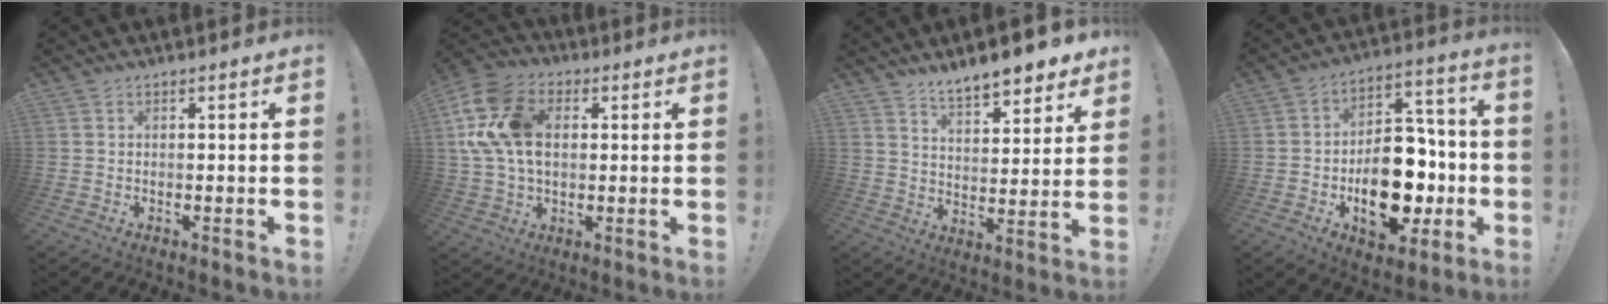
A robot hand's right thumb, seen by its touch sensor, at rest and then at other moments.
{"total": 18.1, "force": [3.7, 12.5, 12.5], "torque": [-0.239, 0.001, 0.071]}
{"total": 9.8, "force": [8.5, 2.1, 4.4], "torque": [-0.072, -0.066, 0.149]}
{"total": 19.9, "force": [-6.1, 12.7, 14.0], "torque": [-0.189, 0.038, -0.085]}